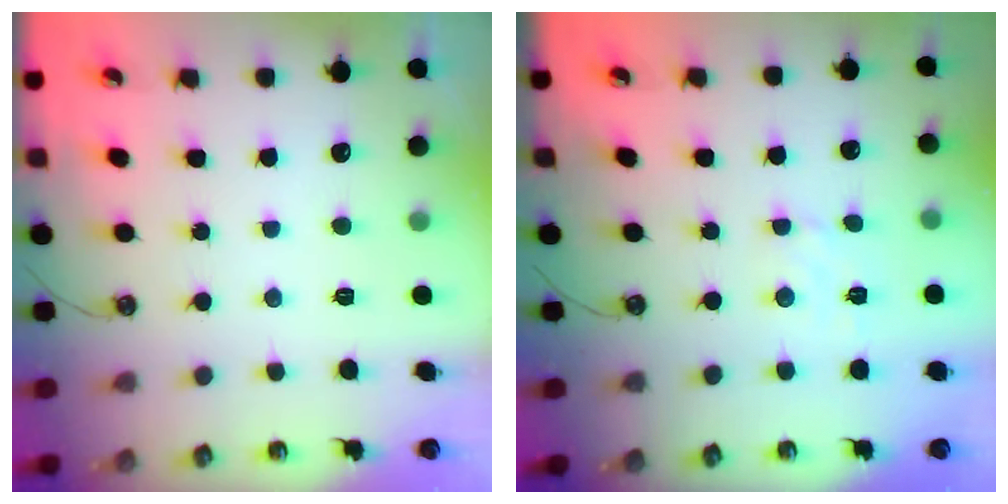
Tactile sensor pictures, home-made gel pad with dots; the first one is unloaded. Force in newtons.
{"total": 1.9, "press": 1.8, "slide": 0.6}